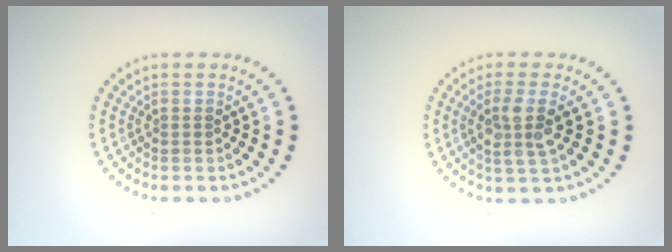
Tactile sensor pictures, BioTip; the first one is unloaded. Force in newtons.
{"total": 3.0, "press": 2.7, "slide": 1.3}